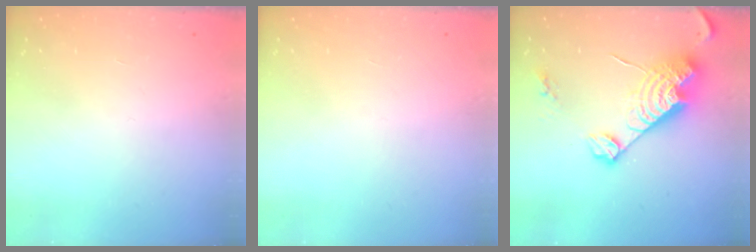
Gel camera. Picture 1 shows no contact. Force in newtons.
{"total": 0.0}
{"total": 16.7, "press": 16.7, "slide": 1.3}